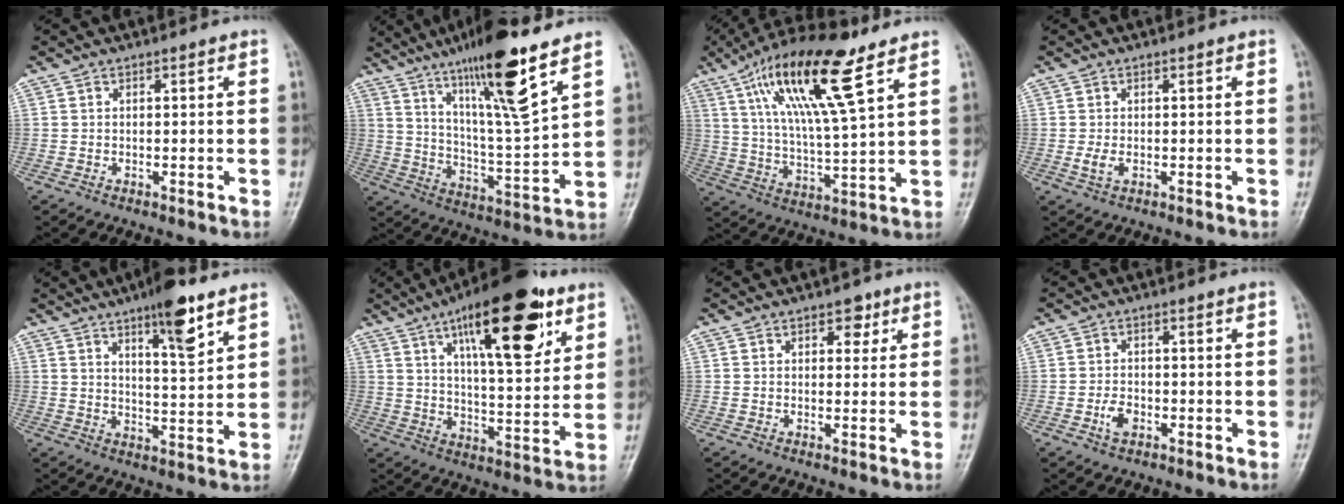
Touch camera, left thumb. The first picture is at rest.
{"total": 18.6, "force": [11.6, 1.5, 14.5], "torque": [-0.240, -0.057, 0.202]}
{"total": 18.6, "force": [9.7, 3.9, 15.4], "torque": [-0.279, -0.027, 0.177]}
{"total": 2.2, "force": [-0.1, 1.3, 1.7], "torque": [-0.039, -0.007, -0.004]}
{"total": 10.2, "force": [6.3, 2.2, 7.7], "torque": [-0.109, -0.037, 0.098]}
{"total": 21.6, "force": [11.1, 7.3, 17.1], "torque": [-0.229, -0.037, 0.173]}
{"total": 3.2, "force": [1.7, 2.1, 1.7], "torque": [0.000, -0.005, 0.021]}
{"total": 3.1, "force": [-1.2, 2.0, 2.0], "torque": [-0.033, 0.006, -0.022]}